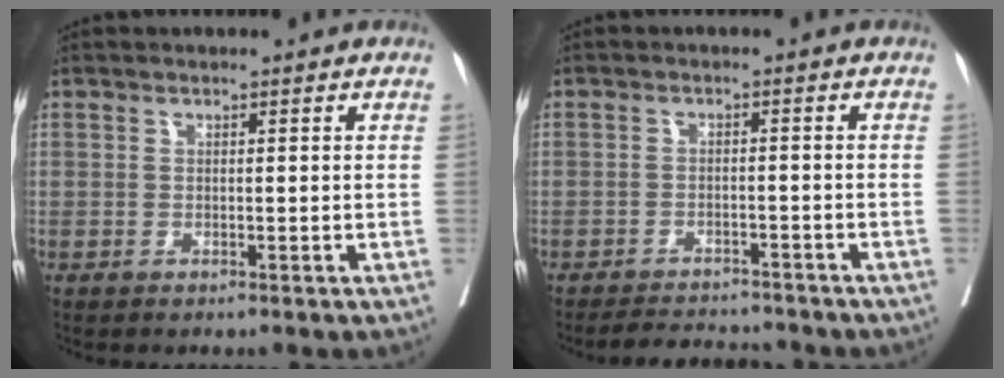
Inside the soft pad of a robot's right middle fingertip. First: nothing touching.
{"total": 5.8, "force": [-5.5, 1.3, 0.8], "torque": [-0.012, -0.004, -0.081]}